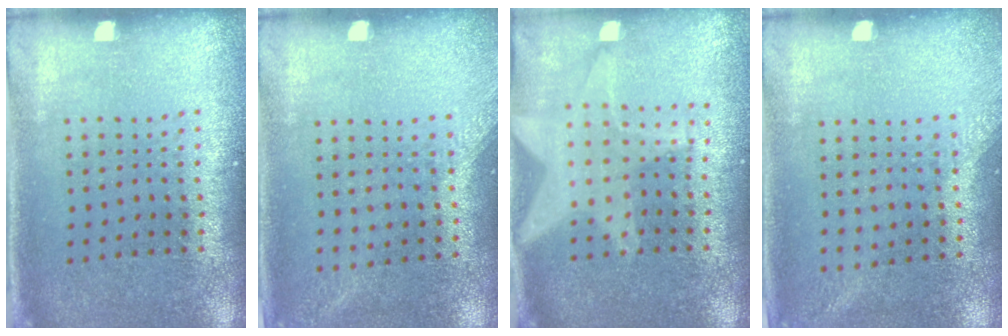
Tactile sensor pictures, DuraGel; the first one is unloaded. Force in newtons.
{"total": 1.3, "press": 1.0, "slide": 0.9}
{"total": 1.3, "press": 1.3, "slide": 0.5}
{"total": 1.4, "press": 1.1, "slide": 0.9}